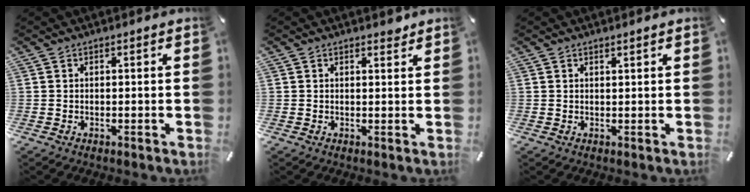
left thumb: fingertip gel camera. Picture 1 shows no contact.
{"total": 1.6, "force": [1.3, 1.0, 0.1], "torque": [0.013, -0.007, 0.022]}
{"total": 0.7, "force": [0.6, 0.3, 0.1], "torque": [-0.002, -0.001, 0.012]}